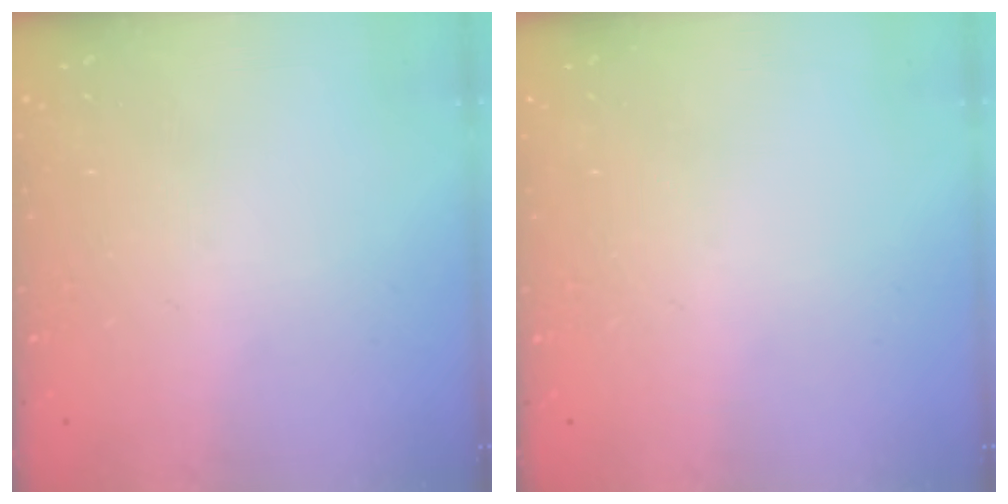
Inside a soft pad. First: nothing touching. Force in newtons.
{"total": 0.0}